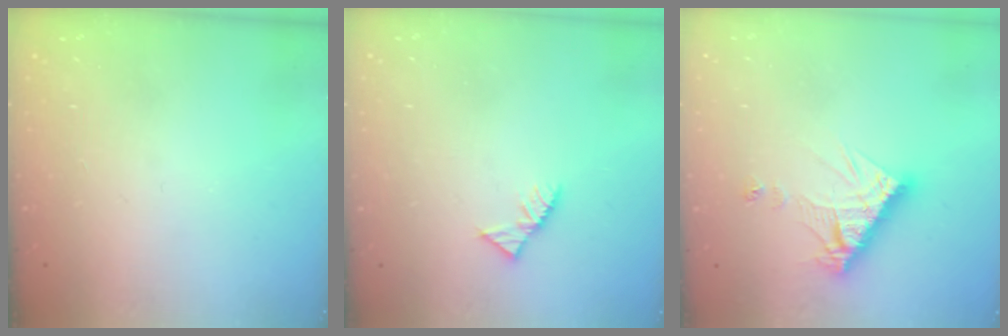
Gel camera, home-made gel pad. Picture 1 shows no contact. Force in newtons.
{"total": 4.4, "press": 4.3, "slide": 0.7}
{"total": 10.5, "press": 10.5, "slide": 0.8}